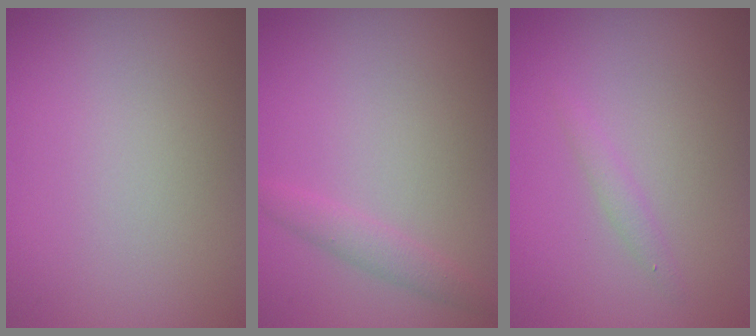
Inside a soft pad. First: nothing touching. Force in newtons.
{"total": 1.6, "press": 1.6, "slide": 0.0}
{"total": 0.9, "press": 0.9, "slide": 0.1}